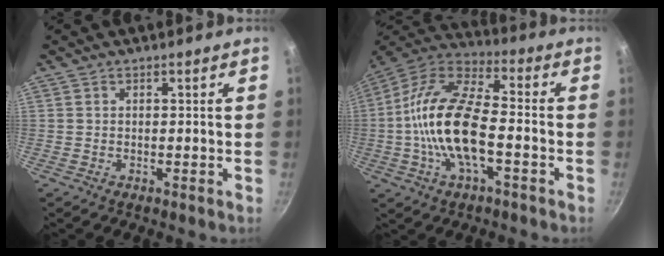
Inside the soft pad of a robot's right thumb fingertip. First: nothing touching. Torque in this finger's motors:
{"motor_torque": [0.61, 1.07, 2.26, -0.51, 0.76]}